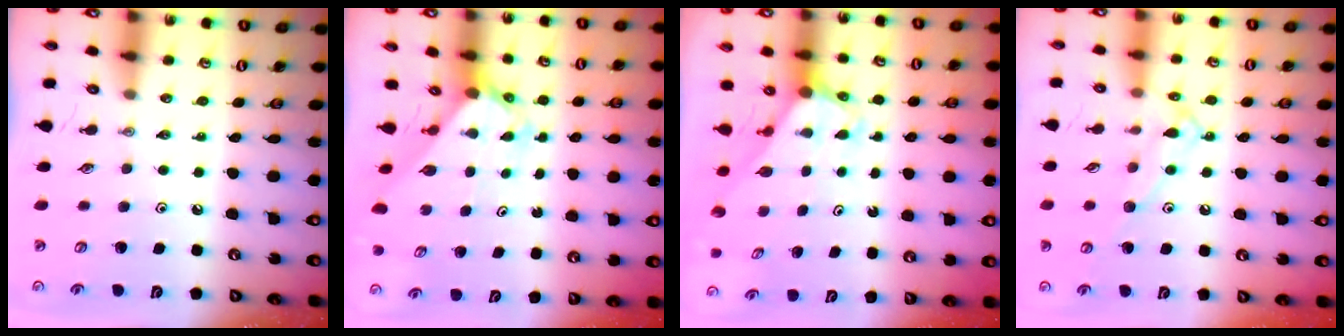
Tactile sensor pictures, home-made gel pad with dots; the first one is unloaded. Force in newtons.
{"total": 2.3, "press": 2.3, "slide": 0.2}
{"total": 3.1, "press": 3.1, "slide": 0.2}
{"total": 11.3, "press": 11.3, "slide": 0.7}